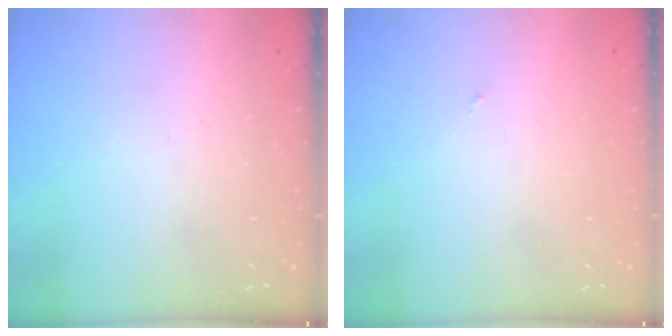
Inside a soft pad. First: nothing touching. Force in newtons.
{"total": 0.0}